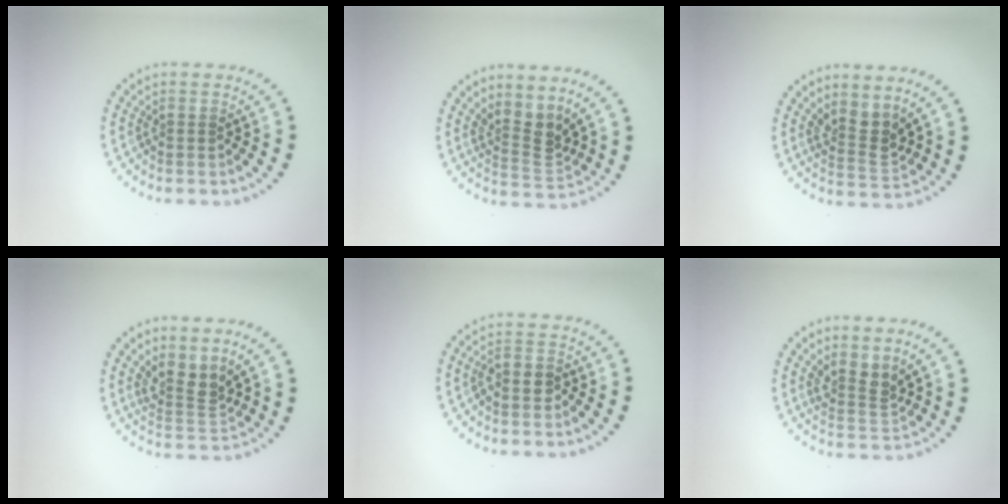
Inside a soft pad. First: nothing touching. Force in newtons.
{"total": 3.0, "press": 2.2, "slide": 2.1}
{"total": 2.7, "press": 1.9, "slide": 1.8}
{"total": 3.1, "press": 2.2, "slide": 2.1}
{"total": 1.5, "press": 1.3, "slide": 0.8}
{"total": 2.4, "press": 1.8, "slide": 1.6}